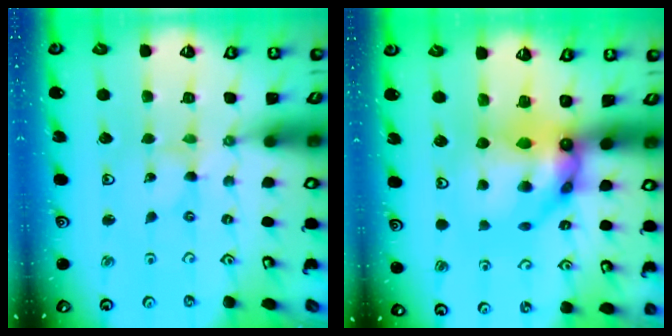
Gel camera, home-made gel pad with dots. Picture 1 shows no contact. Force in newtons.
{"total": 13.0, "press": 12.9, "slide": 1.6}